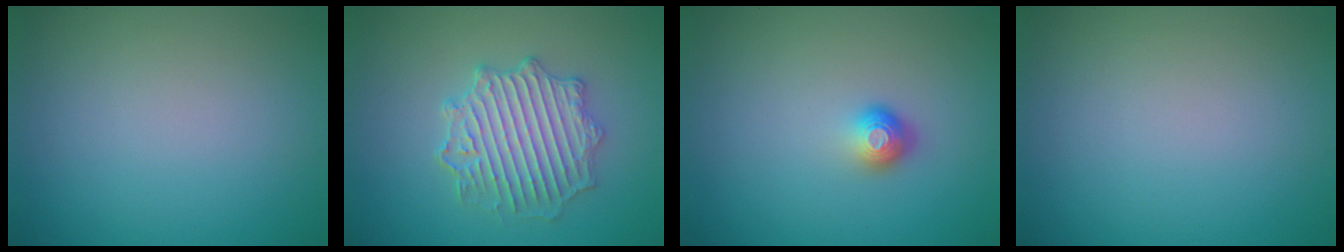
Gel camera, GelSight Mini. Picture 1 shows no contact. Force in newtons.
{"total": 4.8, "press": 4.5, "slide": 1.7}
{"total": 1.9, "press": 1.3, "slide": 1.4}
{"total": 0.0}